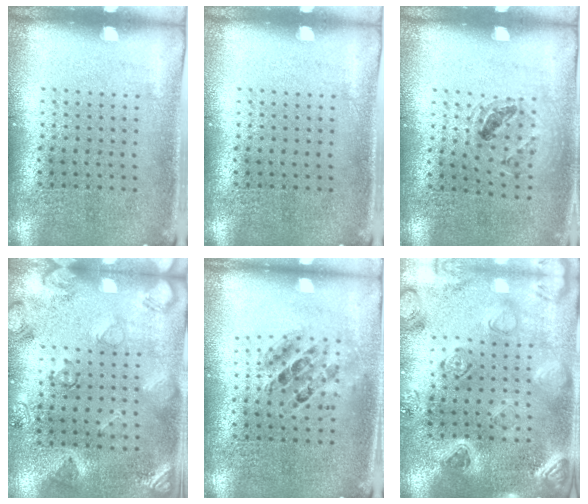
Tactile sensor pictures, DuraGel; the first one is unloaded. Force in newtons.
{"total": 0.0}
{"total": 0.9, "press": 0.9, "slide": 0.1}
{"total": 2.5, "press": 1.8, "slide": 1.8}
{"total": 0.6, "press": 0.6, "slide": 0.1}
{"total": 2.2, "press": 2.2, "slide": 0.3}